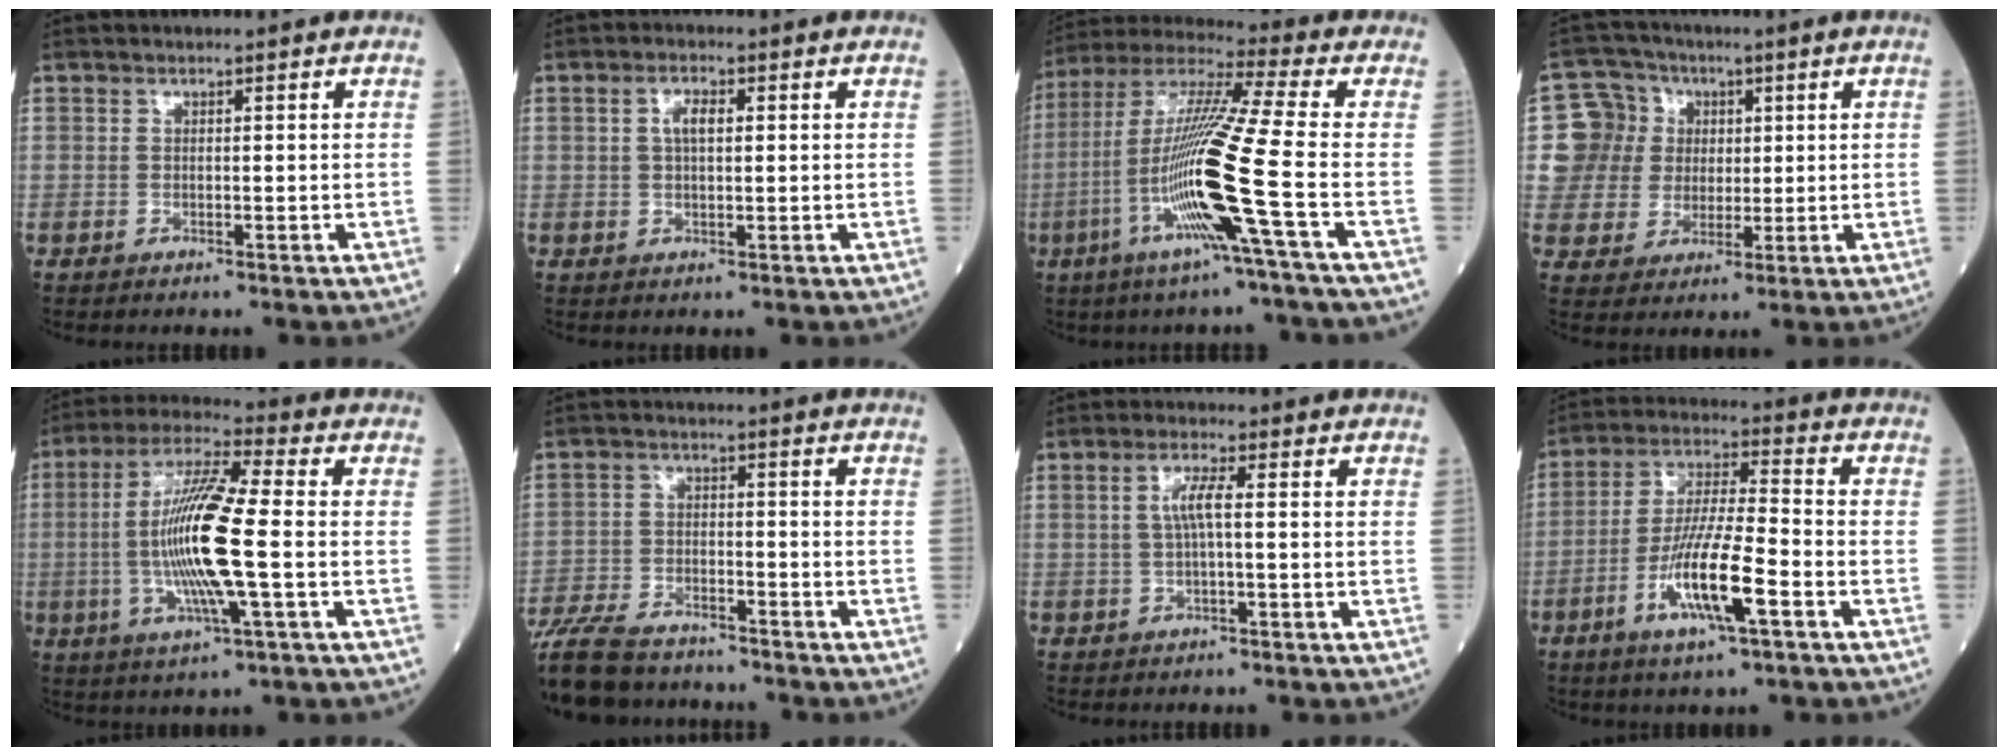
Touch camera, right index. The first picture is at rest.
{"total": 2.9, "force": [0.7, 1.1, 2.6], "torque": [-0.051, 0.005, 0.013]}
{"total": 16.8, "force": [-5.1, -2.2, 15.8], "torque": [-0.321, -0.017, -0.110]}
{"total": 9.2, "force": [1.9, 9.0, 0.6], "torque": [-0.017, 0.036, 0.037]}
{"total": 14.7, "force": [-1.6, 0.8, 14.6], "torque": [-0.292, -0.003, -0.036]}
{"total": 14.1, "force": [-12.2, 4.0, 5.9], "torque": [-0.122, -0.013, -0.200]}
{"total": 3.4, "force": [0.3, 0.3, 3.4], "torque": [-0.069, 0.007, 0.006]}
{"total": 11.8, "force": [-4.7, 1.1, 10.8], "torque": [-0.208, -0.010, -0.088]}